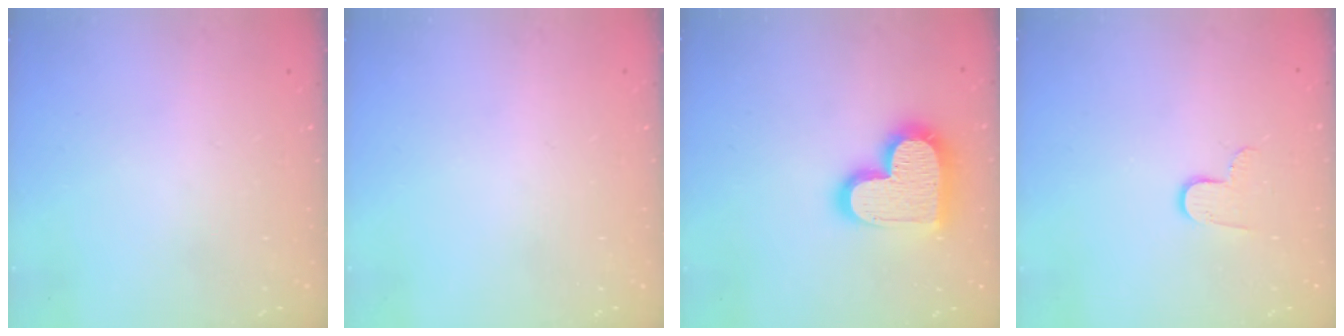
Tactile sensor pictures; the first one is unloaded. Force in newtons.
{"total": 0.0}
{"total": 19.5, "press": 19.5, "slide": 1.5}
{"total": 6.5, "press": 6.4, "slide": 0.6}